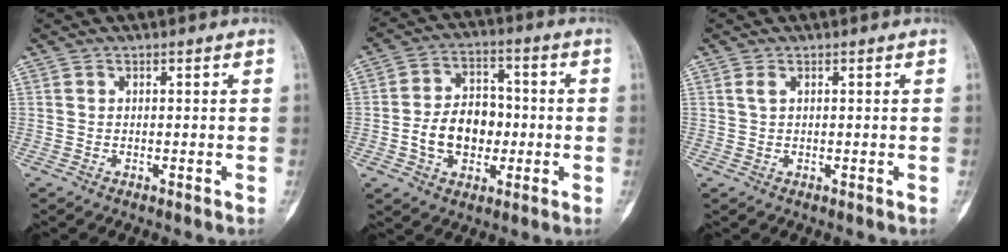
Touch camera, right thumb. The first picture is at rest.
{"total": 11.4, "force": [-1.8, 8.3, 7.6], "torque": [-0.095, 0.028, -0.033]}
{"total": 0.9, "force": [0.4, 0.3, 0.8], "torque": [-0.020, 0.004, 0.010]}